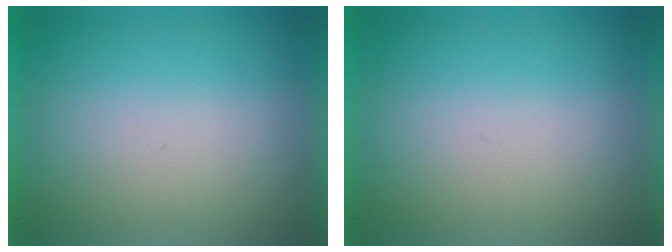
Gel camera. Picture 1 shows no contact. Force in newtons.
{"total": 0.0}